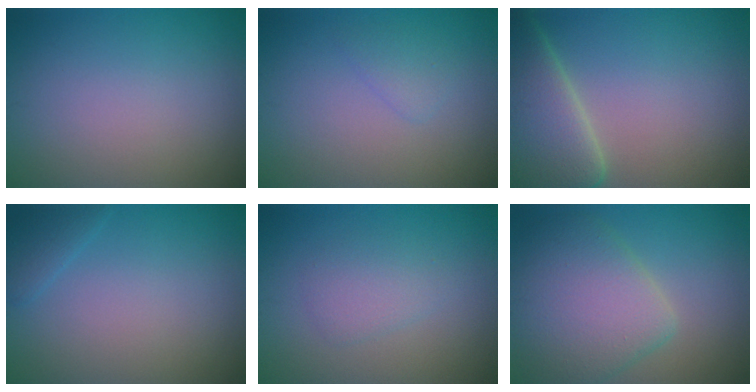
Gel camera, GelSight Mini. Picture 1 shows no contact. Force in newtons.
{"total": 1.2, "press": 1.2, "slide": 0.0}
{"total": 9.4, "press": 9.4, "slide": 0.6}
{"total": 1.5, "press": 1.5, "slide": 0.0}
{"total": 1.8, "press": 1.8, "slide": 0.0}
{"total": 7.2, "press": 7.2, "slide": 0.3}